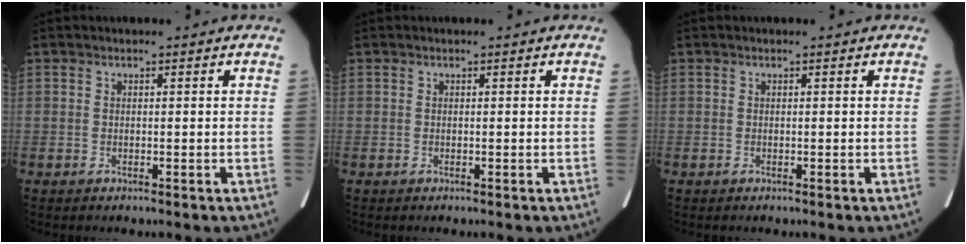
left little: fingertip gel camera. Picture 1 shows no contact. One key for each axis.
{"total": 0.0}
{"total": 0.0}